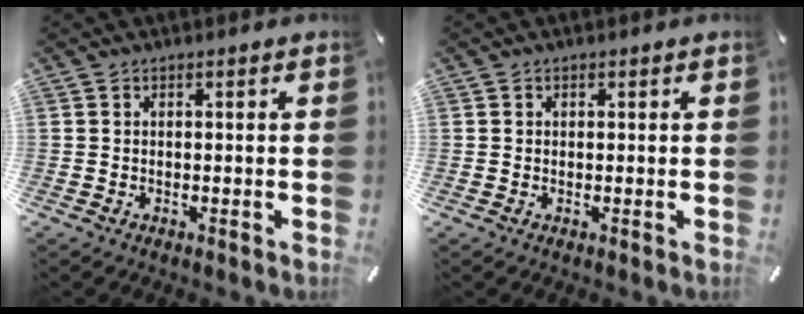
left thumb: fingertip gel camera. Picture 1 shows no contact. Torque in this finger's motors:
{"motor_torque": [0.00, 0.26, -0.08, 0.00, 0.02]}